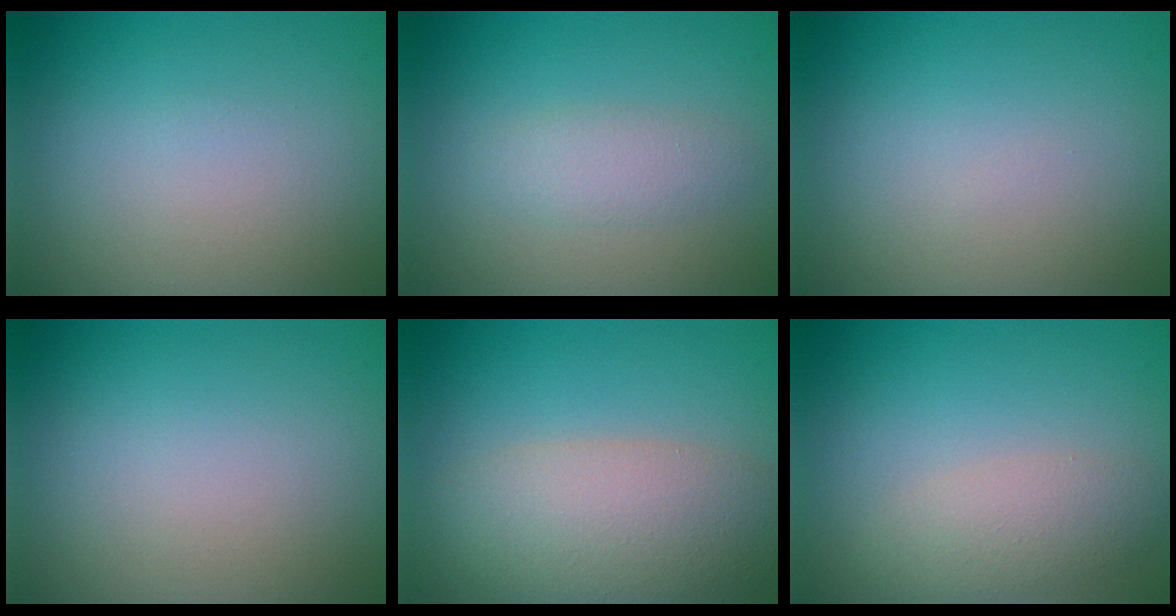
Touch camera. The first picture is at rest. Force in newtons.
{"total": 2.0, "press": 2.0, "slide": 0.1}
{"total": 0.0}
{"total": 0.0}
{"total": 6.6, "press": 6.6, "slide": 0.3}
{"total": 3.0, "press": 3.0, "slide": 0.1}